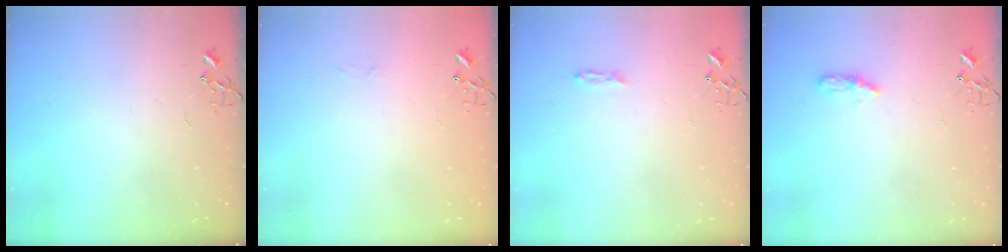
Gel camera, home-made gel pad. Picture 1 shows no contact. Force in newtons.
{"total": 3.0, "press": 3.0, "slide": 0.3}
{"total": 3.7, "press": 3.6, "slide": 0.4}
{"total": 4.9, "press": 4.8, "slide": 0.6}